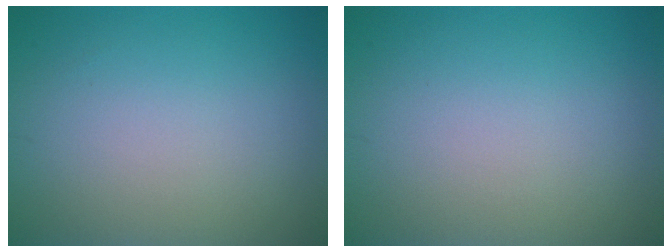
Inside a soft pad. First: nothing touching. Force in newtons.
{"total": 0.0}